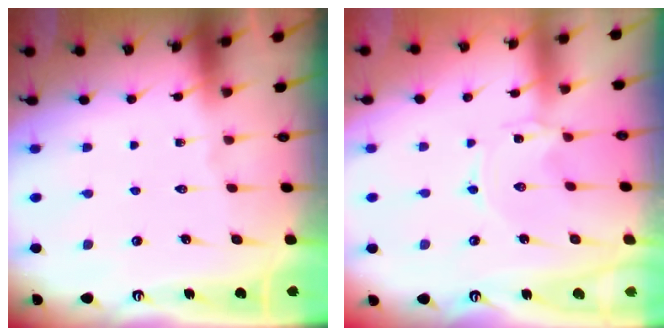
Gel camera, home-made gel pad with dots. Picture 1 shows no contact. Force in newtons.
{"total": 0.0}